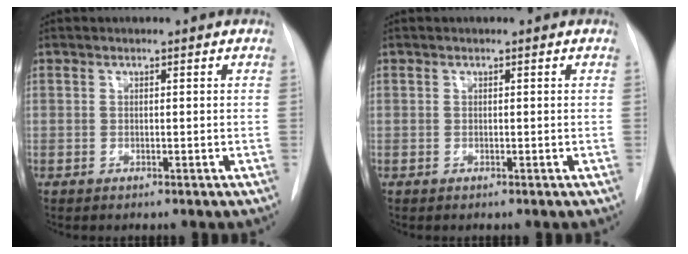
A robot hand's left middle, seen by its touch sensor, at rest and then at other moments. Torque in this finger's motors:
{"motor_torque": [-0.03, 0.04, -0.03, 0.00]}